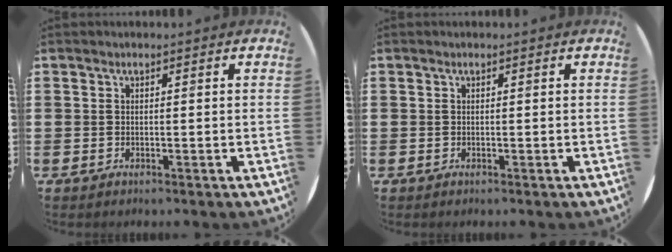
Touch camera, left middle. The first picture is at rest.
{"total": 0.0}